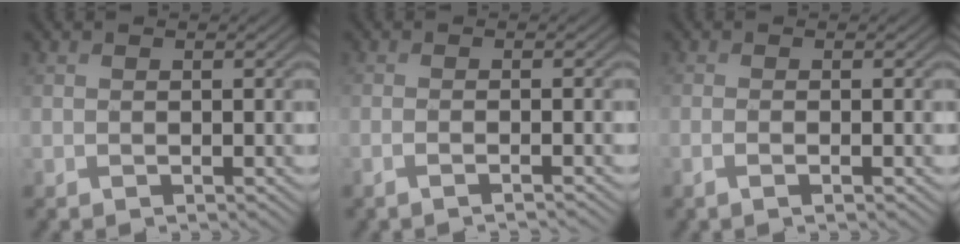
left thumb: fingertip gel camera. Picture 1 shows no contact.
{"total": 1.8, "force": [-1.0, -0.1, 1.5], "torque": [-0.020, 0.002, -0.028]}
{"total": 1.5, "force": [-0.5, -0.2, 1.4], "torque": [-0.032, 0.003, -0.012]}